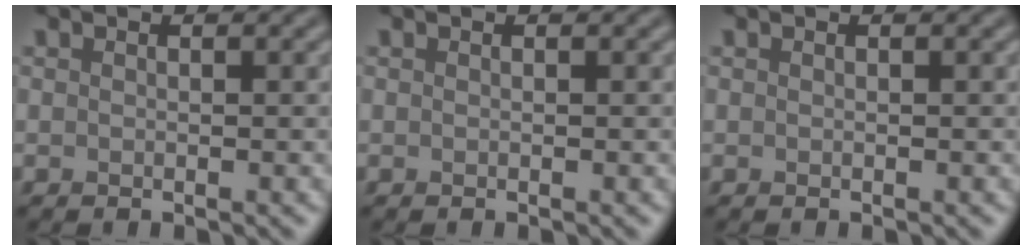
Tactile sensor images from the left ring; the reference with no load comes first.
{"total": 0.0}
{"total": 0.0}